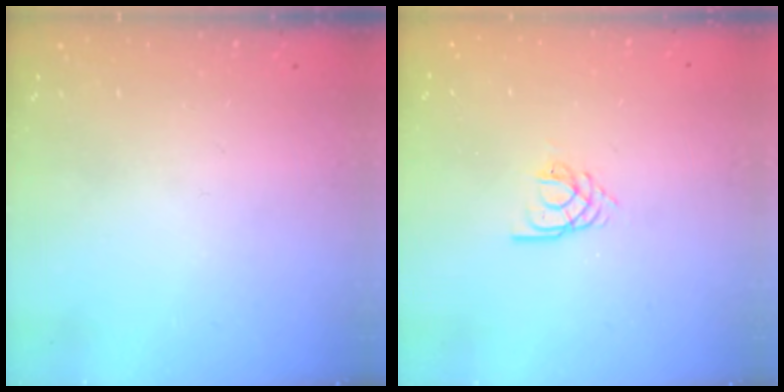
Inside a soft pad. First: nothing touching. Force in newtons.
{"total": 2.6, "press": 2.6, "slide": 0.3}